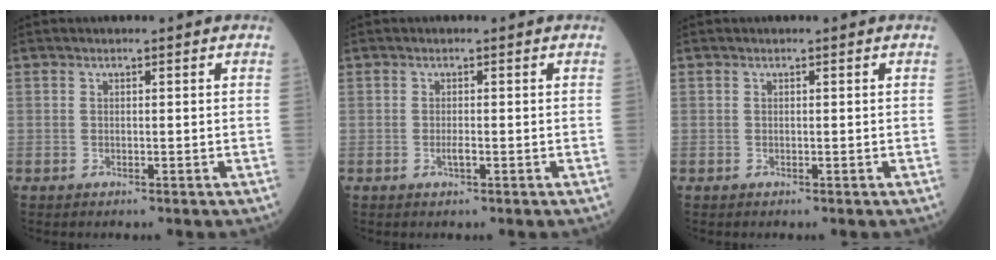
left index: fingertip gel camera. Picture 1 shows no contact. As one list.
[{"total": 1.0, "force": [-0.4, 0.1, 0.9], "torque": [-0.022, -0.001, -0.006]}, {"total": 0.0}]